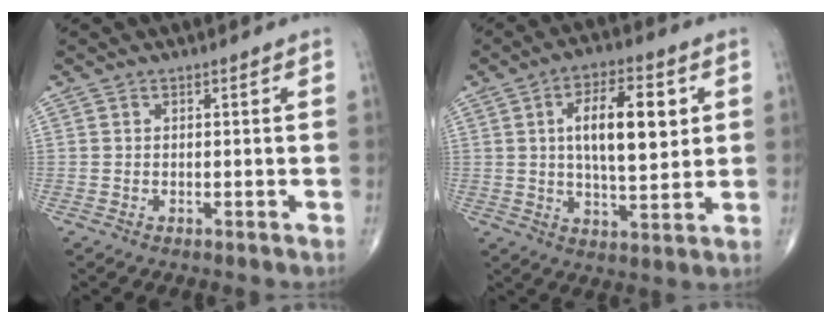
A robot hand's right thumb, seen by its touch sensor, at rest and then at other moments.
{"total": 13.7, "force": [3.0, 5.8, 12.1], "torque": [-0.180, -0.005, 0.050]}